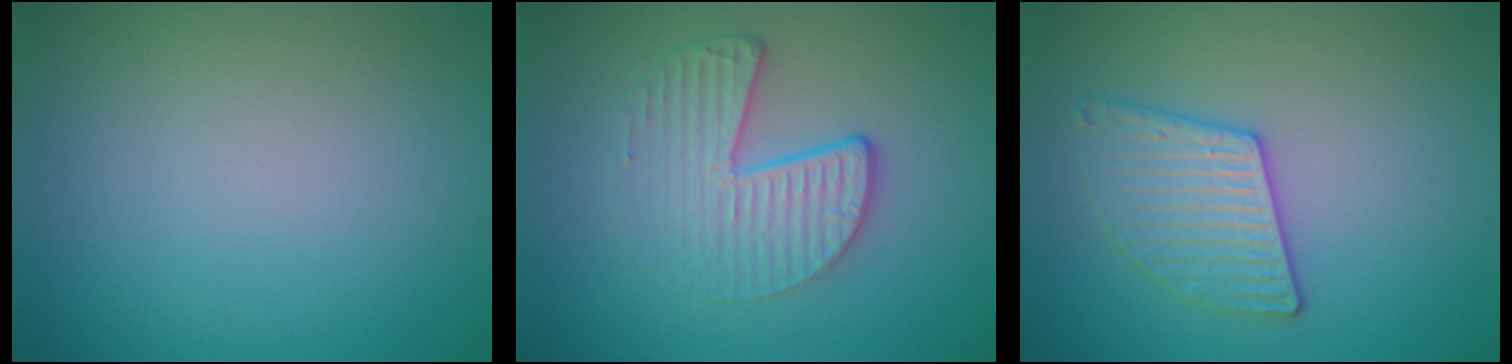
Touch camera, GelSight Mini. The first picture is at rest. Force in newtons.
{"total": 4.7, "press": 3.0, "slide": 3.6}
{"total": 2.9, "press": 2.9, "slide": 0.6}